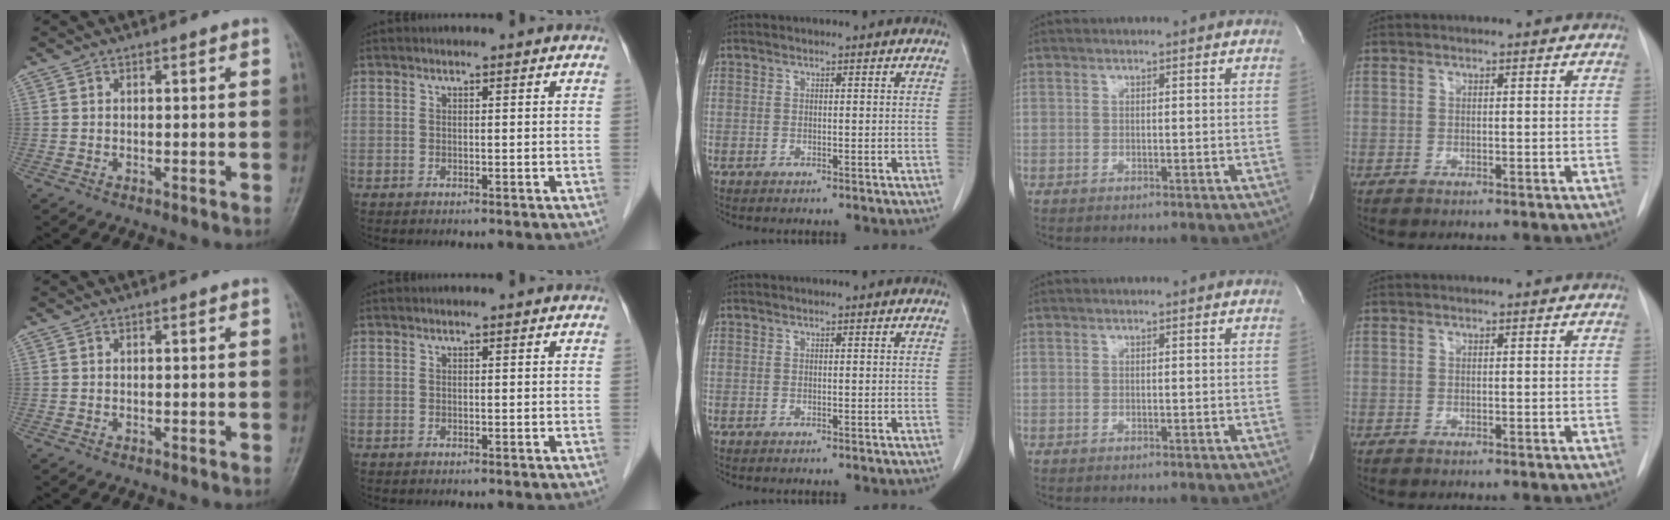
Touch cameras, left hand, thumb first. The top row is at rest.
{}